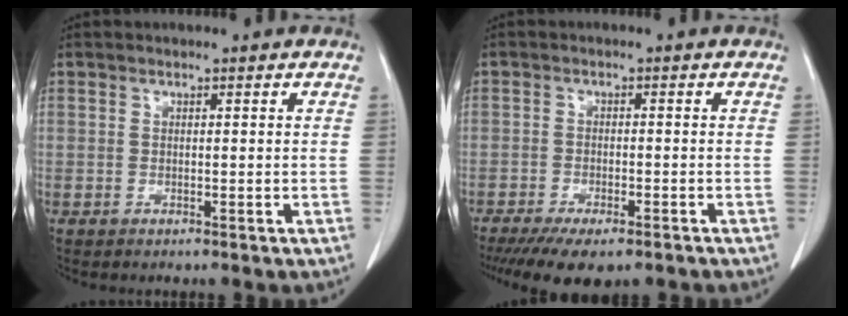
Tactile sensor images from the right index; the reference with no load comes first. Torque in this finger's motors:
{"motor_torque": [0.36, -0.63, -0.03, -0.05]}